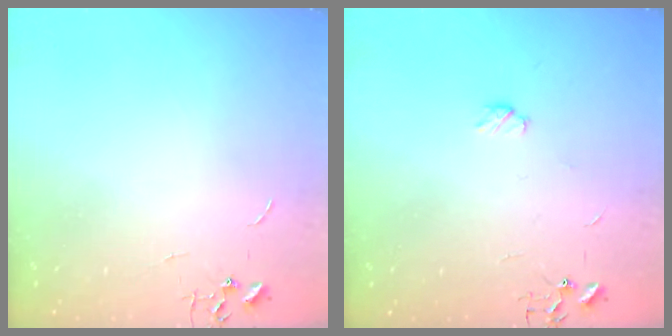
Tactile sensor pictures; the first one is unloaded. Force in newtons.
{"total": 4.6, "press": 4.6, "slide": 0.7}